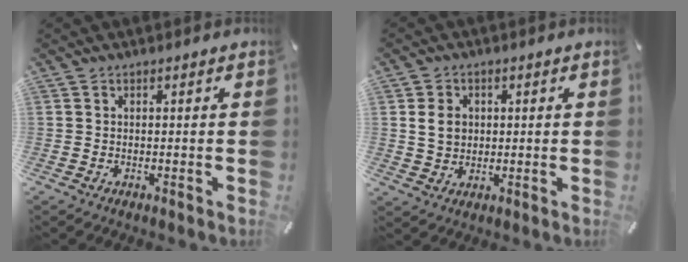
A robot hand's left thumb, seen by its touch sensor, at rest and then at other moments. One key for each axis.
{"total": 5.2, "fx": 0.7, "fy": 4.6, "fz": 2.3, "tx": -0.052, "ty": 0.004, "tz": 0.011}